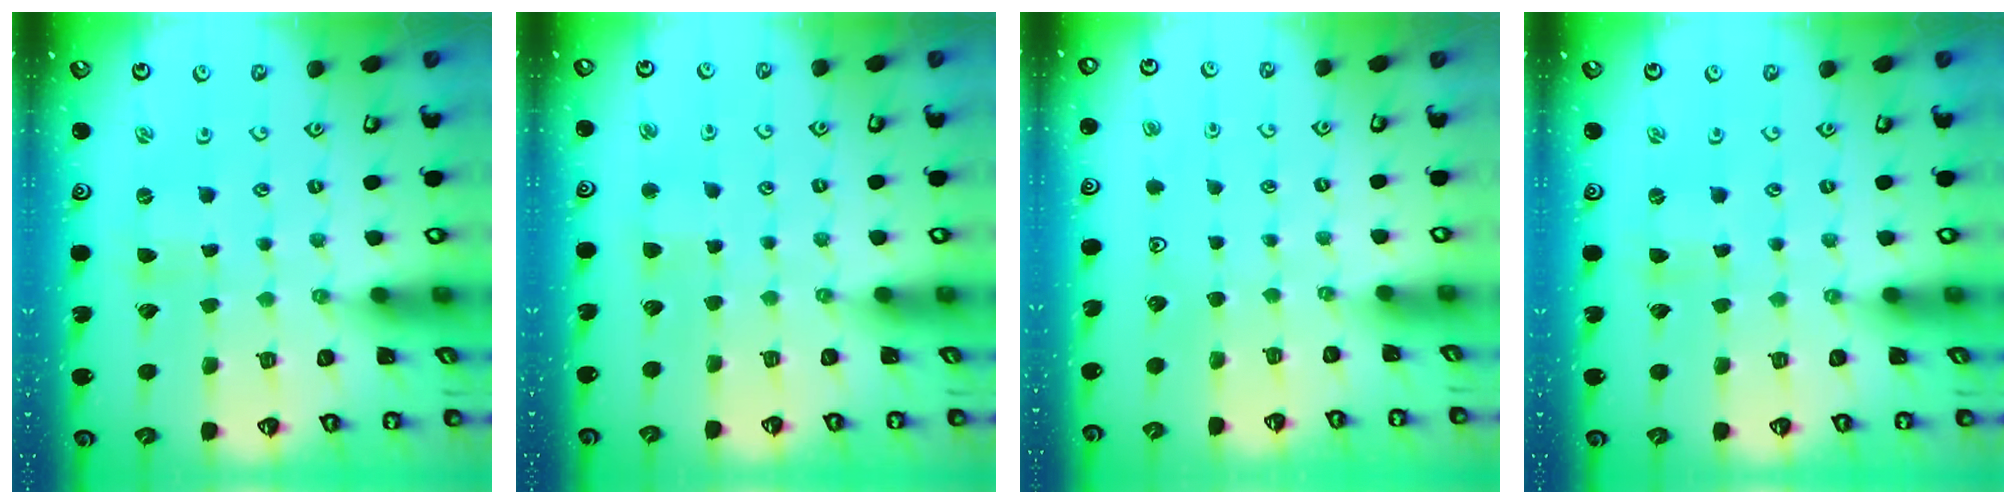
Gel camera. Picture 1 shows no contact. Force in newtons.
{"total": 3.1, "press": 3.1, "slide": 0.7}
{"total": 0.0}
{"total": 0.0}